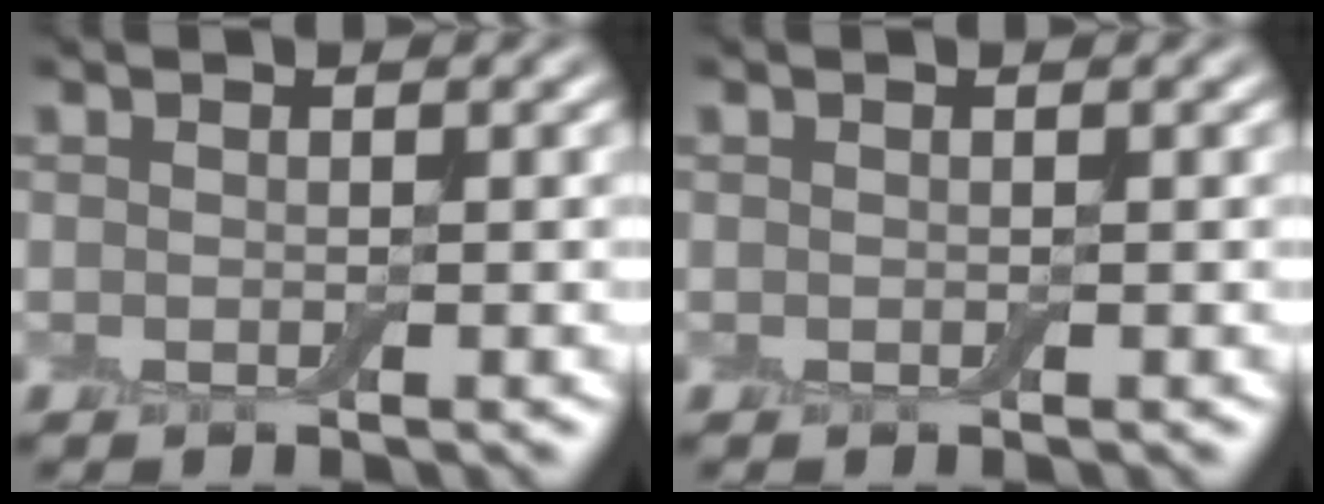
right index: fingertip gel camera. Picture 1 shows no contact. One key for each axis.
{"total": 0.0}